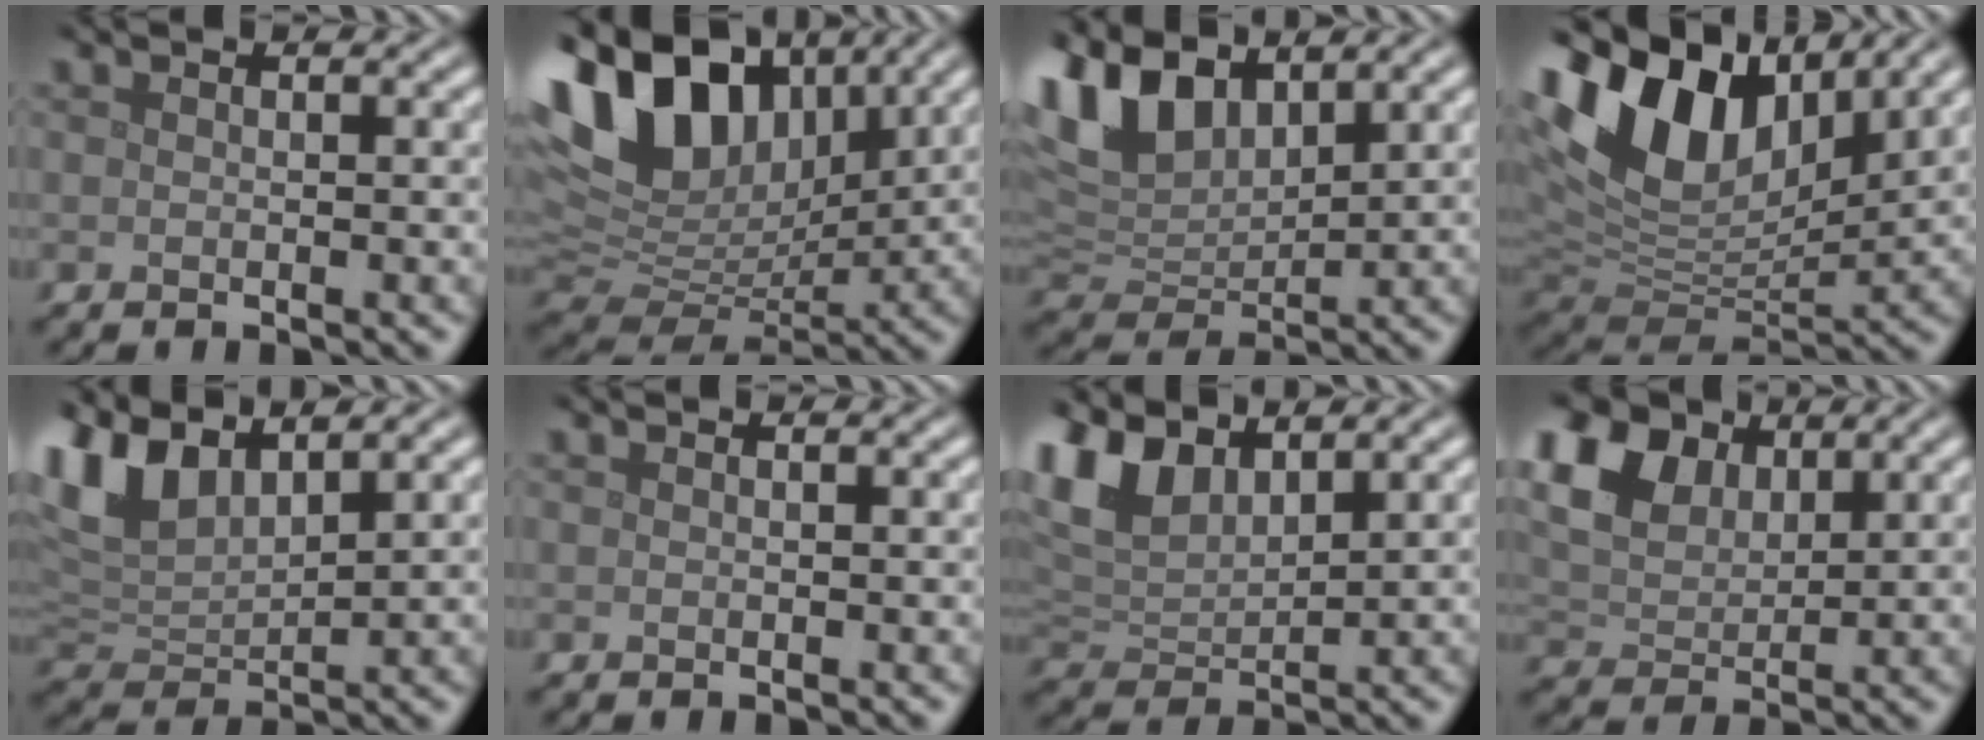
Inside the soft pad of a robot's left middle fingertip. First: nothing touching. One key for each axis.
{"total": 13.6, "fx": 6.0, "fy": 8.3, "fz": 8.9, "tx": -0.180, "ty": 0.026, "tz": 0.105}
{"total": 7.9, "fx": 4.4, "fy": 4.3, "fz": 4.9, "tx": -0.121, "ty": 0.011, "tz": 0.083}
{"total": 13.2, "fx": 6.4, "fy": 7.3, "fz": 8.8, "tx": -0.188, "ty": 0.027, "tz": 0.116}
{"total": 6.4, "fx": 3.9, "fy": 2.8, "fz": 4.3, "tx": -0.102, "ty": 0.011, "tz": 0.075}
{"total": 0.0}
{"total": 5.9, "fx": 3.6, "fy": 2.8, "fz": 3.7, "tx": -0.087, "ty": 0.011, "tz": 0.071}
{"total": 10.0, "fx": 5.3, "fy": 6.4, "fz": 5.6, "tx": -0.147, "ty": 0.035, "tz": 0.084}